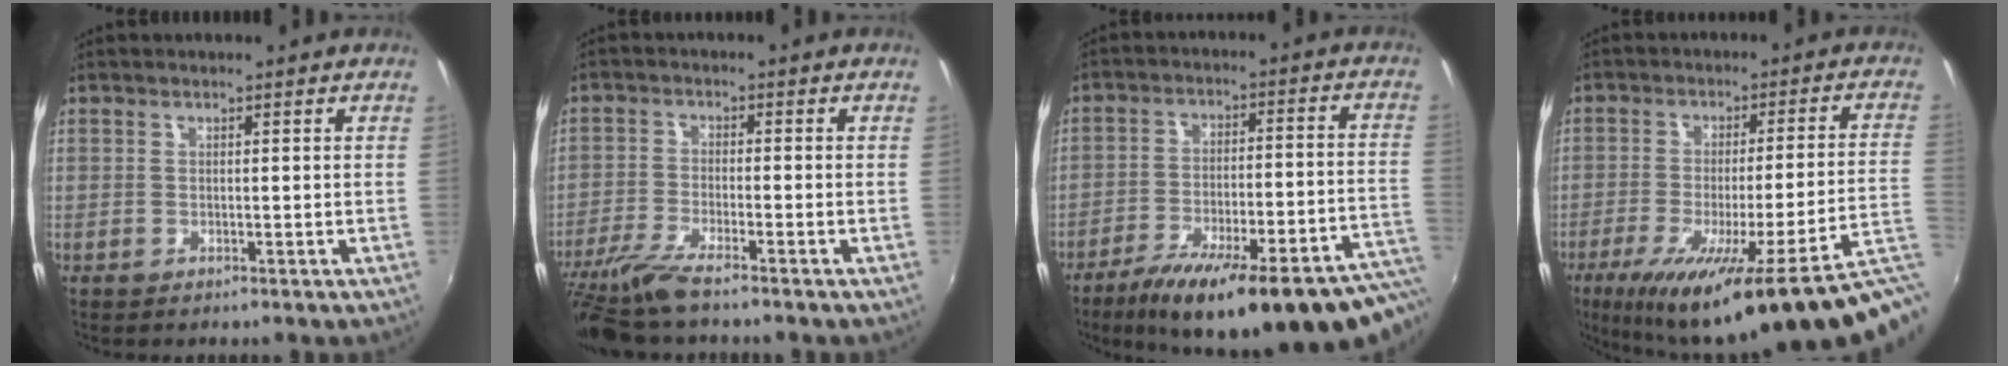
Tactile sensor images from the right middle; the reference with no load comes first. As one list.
[{"total": 9.2, "force": [-7.6, 0.6, 5.2], "torque": [-0.126, -0.032, -0.142]}, {"total": 28.3, "force": [-21.5, 6.5, 17.1], "torque": [-0.236, -0.040, -0.297]}, {"total": 26.4, "force": [-17.7, 0.3, 19.7], "torque": [-0.269, -0.079, -0.249]}]